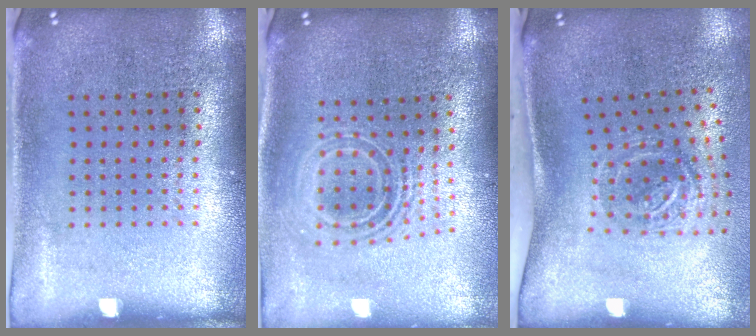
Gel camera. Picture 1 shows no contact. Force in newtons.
{"total": 2.1, "press": 1.5, "slide": 1.4}
{"total": 2.0, "press": 1.2, "slide": 1.5}